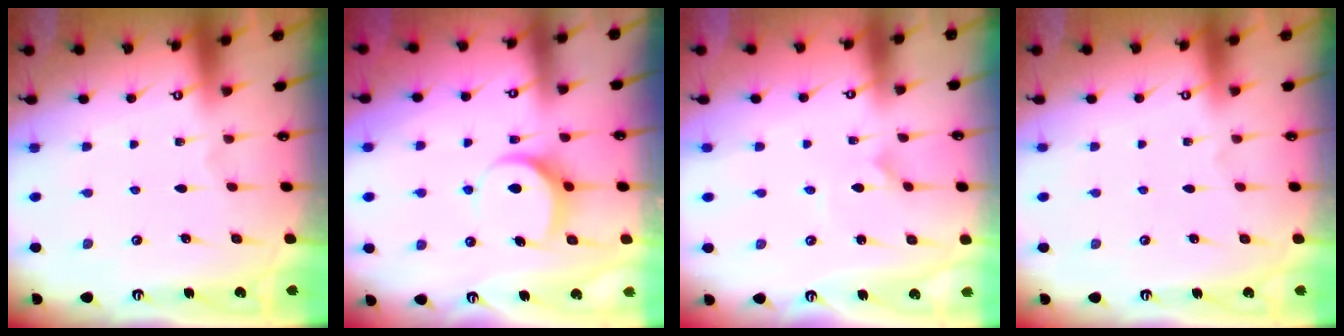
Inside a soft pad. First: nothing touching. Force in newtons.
{"total": 8.0, "press": 8.0, "slide": 0.9}
{"total": 0.6, "press": 0.6, "slide": 0.1}
{"total": 0.0}